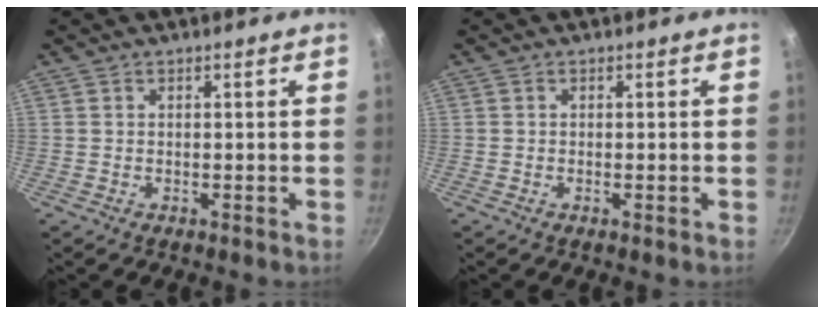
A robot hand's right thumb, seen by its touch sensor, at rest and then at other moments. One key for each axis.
{"total": 0.9, "fx": -0.3, "fy": 0.3, "fz": 0.8, "tx": -0.016, "ty": 0.003, "tz": -0.007}